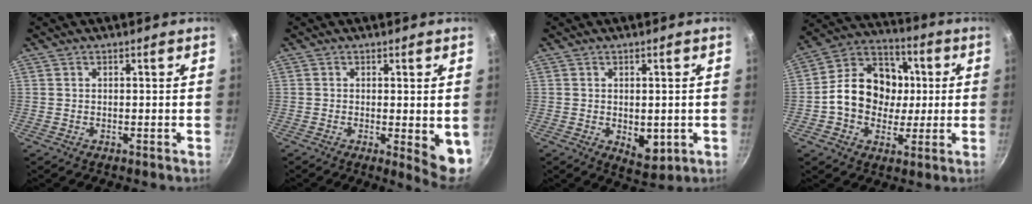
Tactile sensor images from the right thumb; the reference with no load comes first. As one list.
[{"total": 6.3, "force": [-0.6, 1.8, 6.0], "torque": [-0.070, -0.013, -0.005]}, {"total": 5.5, "force": [-0.8, 3.4, 4.3], "torque": [-0.049, -0.012, -0.003]}, {"total": 16.1, "force": [0.0, 13.2, 9.2], "torque": [-0.118, 0.024, -0.016]}]